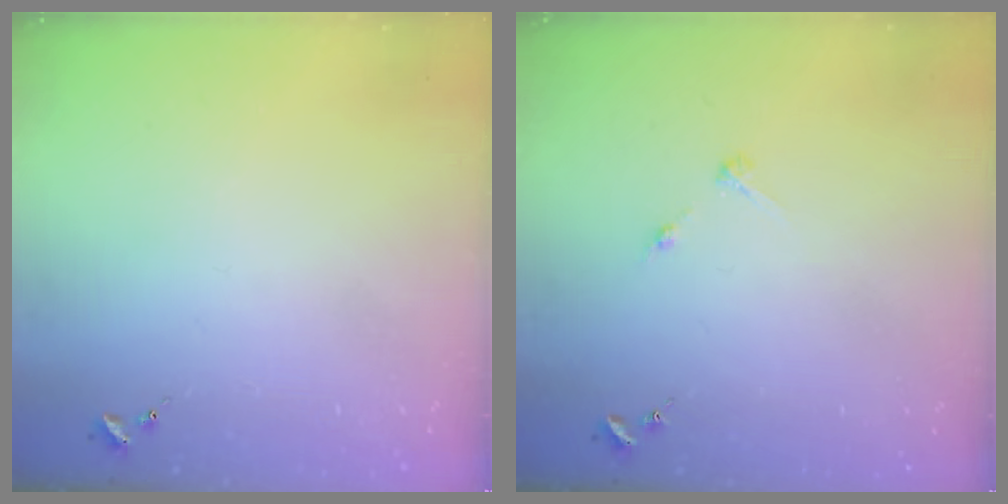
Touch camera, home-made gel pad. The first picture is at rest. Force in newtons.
{"total": 2.8, "press": 2.8, "slide": 0.3}